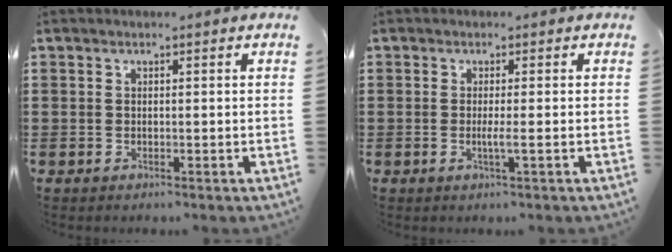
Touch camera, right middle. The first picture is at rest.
{"total": 1.8, "force": [-0.3, -0.2, 1.8], "torque": [-0.032, -0.003, -0.008]}